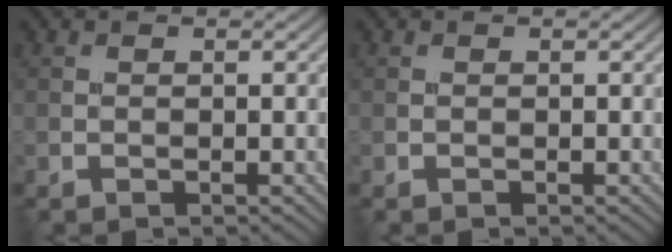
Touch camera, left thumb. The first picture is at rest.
{"total": 0.0}